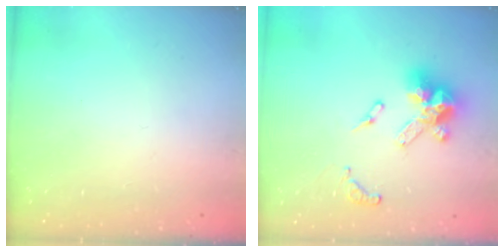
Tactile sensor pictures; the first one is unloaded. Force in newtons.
{"total": 14.8, "press": 14.8, "slide": 1.2}